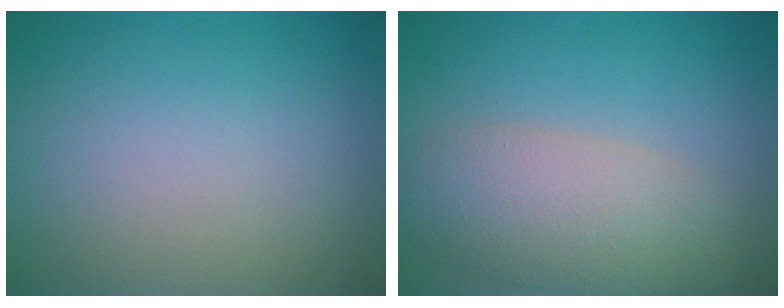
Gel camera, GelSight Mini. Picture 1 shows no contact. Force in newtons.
{"total": 5.8, "press": 5.8, "slide": 0.6}